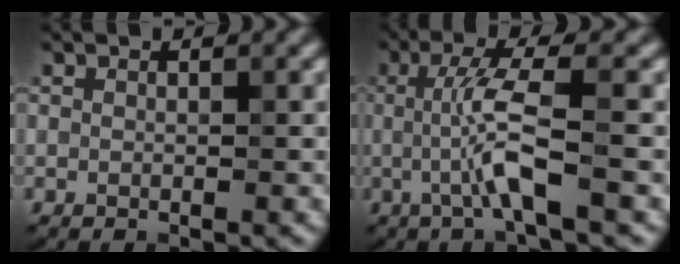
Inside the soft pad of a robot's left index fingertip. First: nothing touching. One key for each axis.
{"total": 4.3, "fx": -0.7, "fy": 0.4, "fz": 4.2, "tx": -0.090, "ty": 0.005, "tz": -0.018}